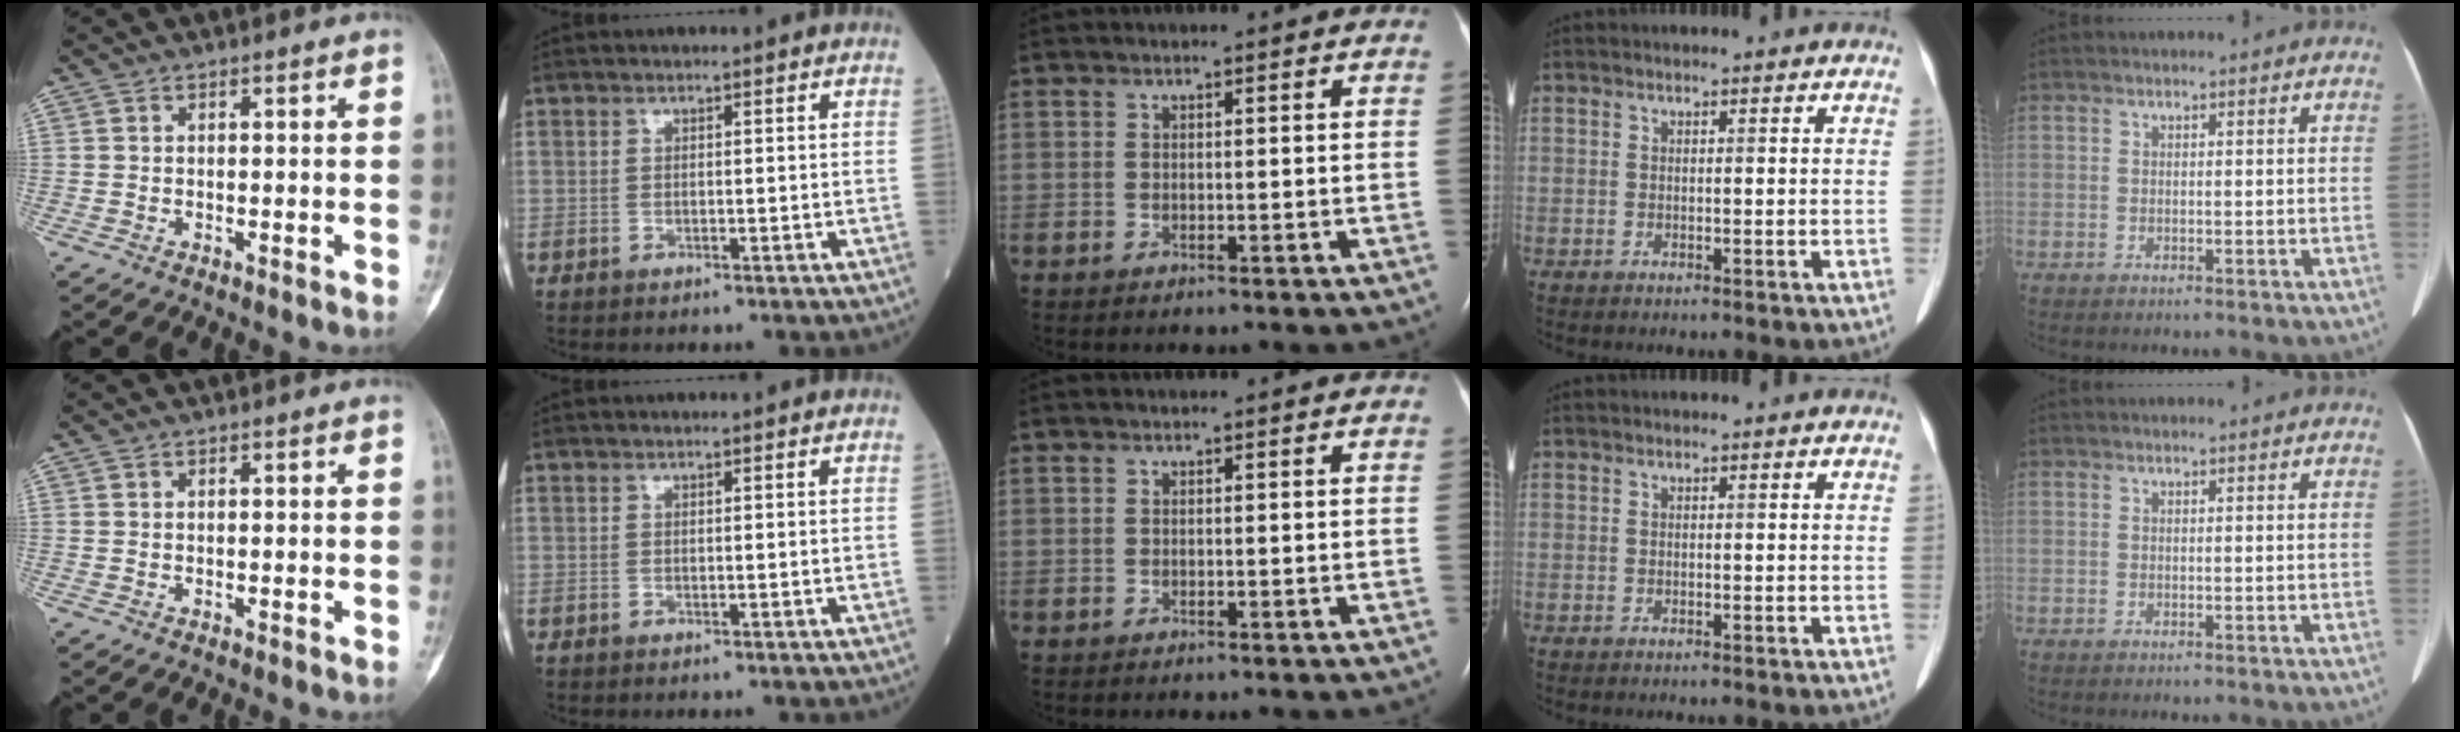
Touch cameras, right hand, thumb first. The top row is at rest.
{}